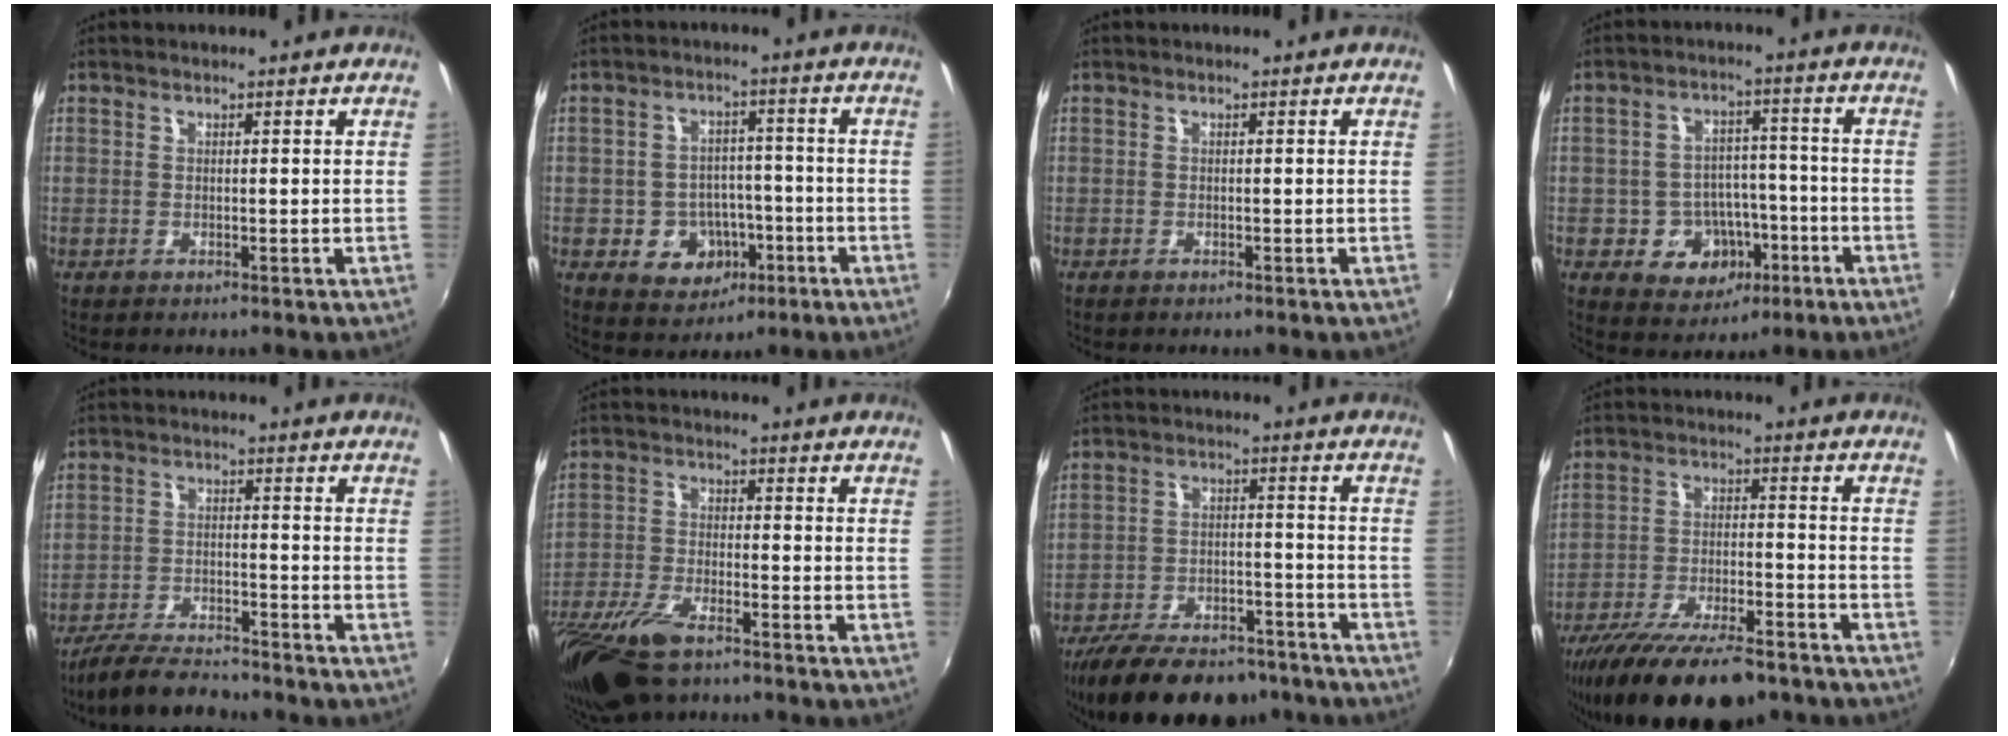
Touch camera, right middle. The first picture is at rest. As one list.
[{"total": 9.4, "force": [-3.7, 7.8, 3.9], "torque": [-0.094, 0.017, -0.034]}, {"total": 0.6, "force": [-0.5, 0.2, 0.2], "torque": [-0.005, -0.004, -0.010]}, {"total": 10.0, "force": [-4.1, 8.1, 4.2], "torque": [-0.090, 0.024, -0.040]}, {"total": 9.2, "force": [-8.3, 2.0, 3.4], "torque": [-0.092, -0.008, -0.143]}, {"total": 15.3, "force": [-11.2, 5.4, 9.0], "torque": [-0.213, -0.043, -0.211]}, {"total": 21.4, "force": [-17.3, 8.1, 9.6], "torque": [-0.195, -0.009, -0.247]}, {"total": 19.1, "force": [-14.9, 5.6, 10.6], "torque": [-0.207, -0.040, -0.236]}]